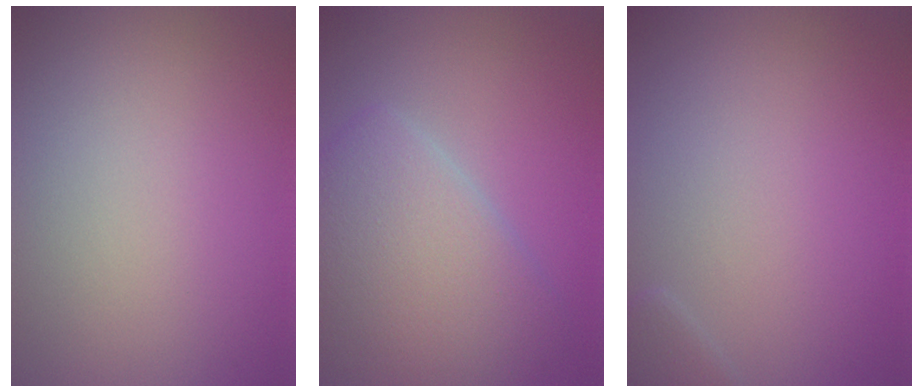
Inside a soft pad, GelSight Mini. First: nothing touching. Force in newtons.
{"total": 6.7, "press": 6.7, "slide": 0.3}
{"total": 1.0, "press": 1.0, "slide": 0.1}